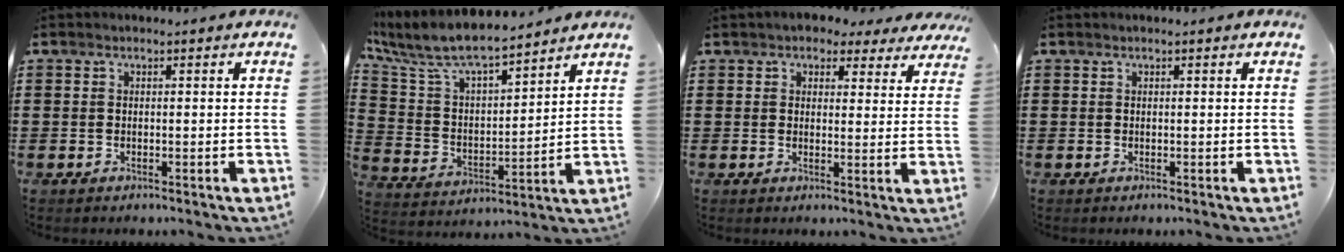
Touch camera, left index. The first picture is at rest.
{"total": 8.6, "force": [7.5, 1.9, 3.8], "torque": [-0.108, -0.044, 0.130]}
{"total": 3.6, "force": [3.0, 1.6, 1.0], "torque": [-0.025, -0.003, 0.054]}
{"total": 0.0}